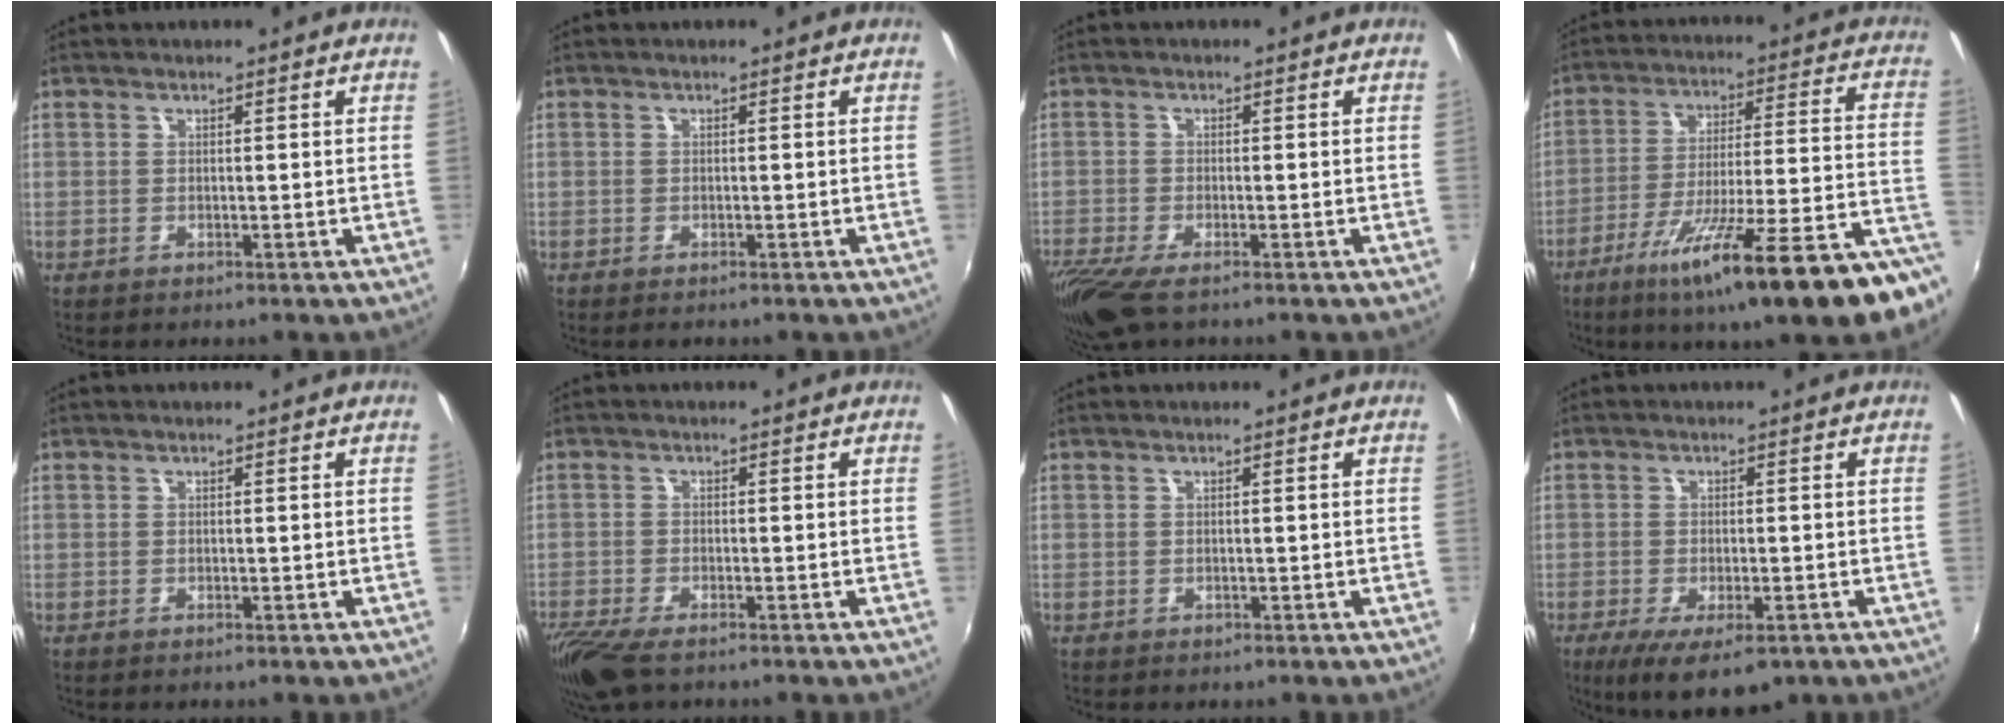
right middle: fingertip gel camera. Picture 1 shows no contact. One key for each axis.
{"total": 0.8, "fx": -0.6, "fy": 0.4, "fz": 0.1, "tx": -0.005, "ty": -0.002, "tz": -0.013}
{"total": 8.6, "fx": -6.2, "fy": 2.2, "fz": 5.5, "tx": -0.134, "ty": -0.043, "tz": -0.119}
{"total": 25.7, "fx": -17.2, "fy": 1.5, "fz": 19.1, "tx": -0.278, "ty": -0.074, "tz": -0.259}
{"total": 0.0}
{"total": 8.2, "fx": -6.1, "fy": 2.3, "fz": 5.0, "tx": -0.124, "ty": -0.040, "tz": -0.119}
{"total": 0.5, "fx": -0.3, "fy": 0.4, "fz": 0.1, "tx": -0.001, "ty": -0.003, "tz": -0.006}
{"total": 9.9, "fx": -5.9, "fy": 3.7, "fz": 7.0, "tx": -0.141, "ty": -0.037, "tz": -0.090}